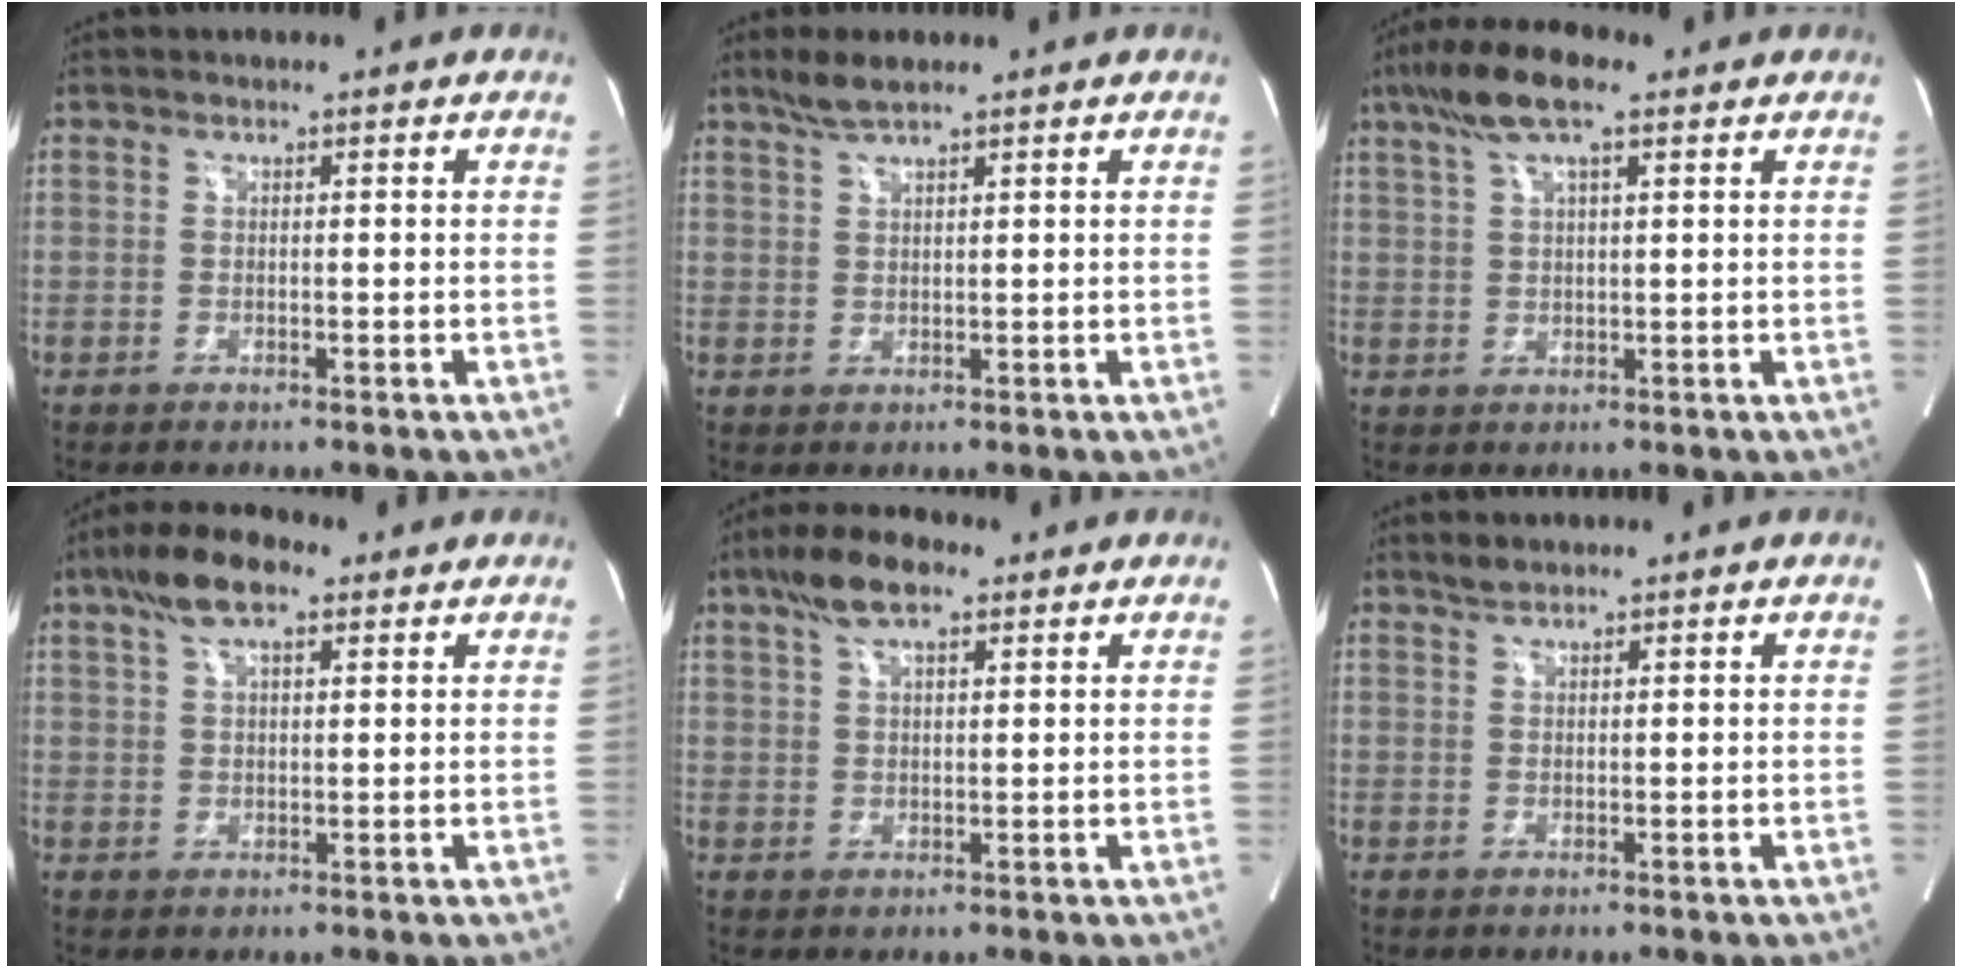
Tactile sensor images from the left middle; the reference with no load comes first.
{"total": 3.4, "force": [2.8, 0.2, 2.0], "torque": [-0.053, 0.007, 0.058]}
{"total": 8.3, "force": [5.1, 1.8, 6.3], "torque": [-0.132, 0.026, 0.090]}
{"total": 7.8, "force": [4.7, 2.6, 5.7], "torque": [-0.116, 0.025, 0.083]}
{"total": 6.5, "force": [4.2, 2.0, 4.6], "torque": [-0.096, 0.019, 0.077]}
{"total": 1.3, "force": [1.2, 0.2, 0.4], "torque": [-0.014, 0.004, 0.027]}